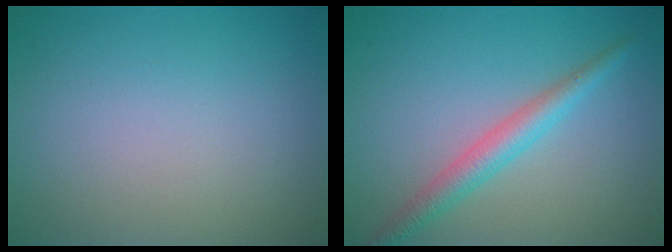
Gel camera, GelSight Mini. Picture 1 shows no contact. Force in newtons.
{"total": 2.9, "press": 2.9, "slide": 0.1}